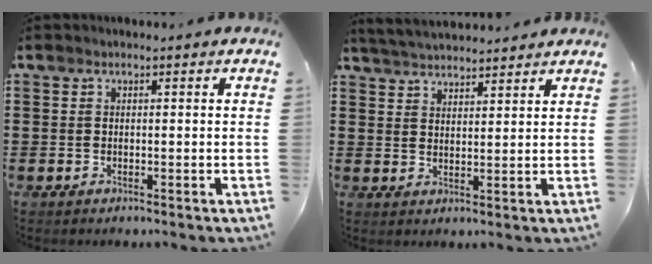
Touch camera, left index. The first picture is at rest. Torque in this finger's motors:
{"motor_torque": [1.43, 0.70, 0.52, 0.10]}